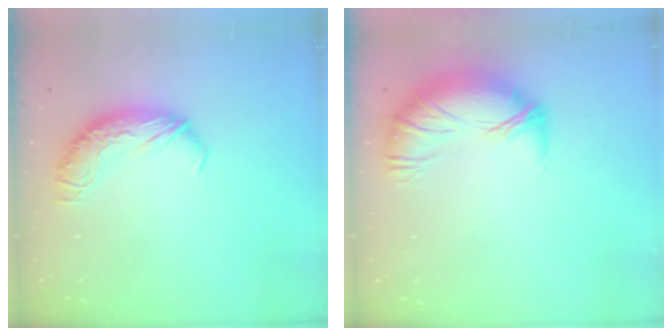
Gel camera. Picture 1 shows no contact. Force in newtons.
{"total": 3.1, "press": 2.1, "slide": 2.3}